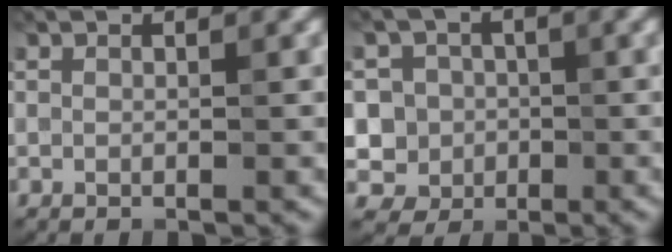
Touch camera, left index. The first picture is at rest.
{"total": 5.9, "force": [-0.2, 5.7, 1.3], "torque": [-0.011, 0.022, -0.024]}